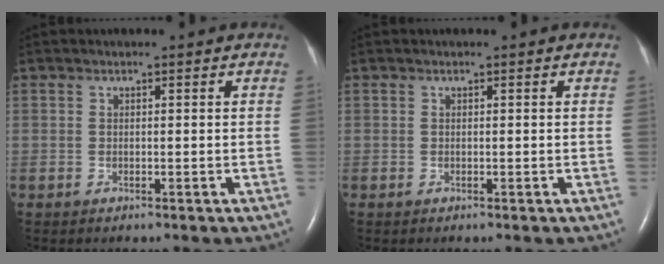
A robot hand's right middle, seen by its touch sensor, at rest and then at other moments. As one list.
[{"total": 0.0}]